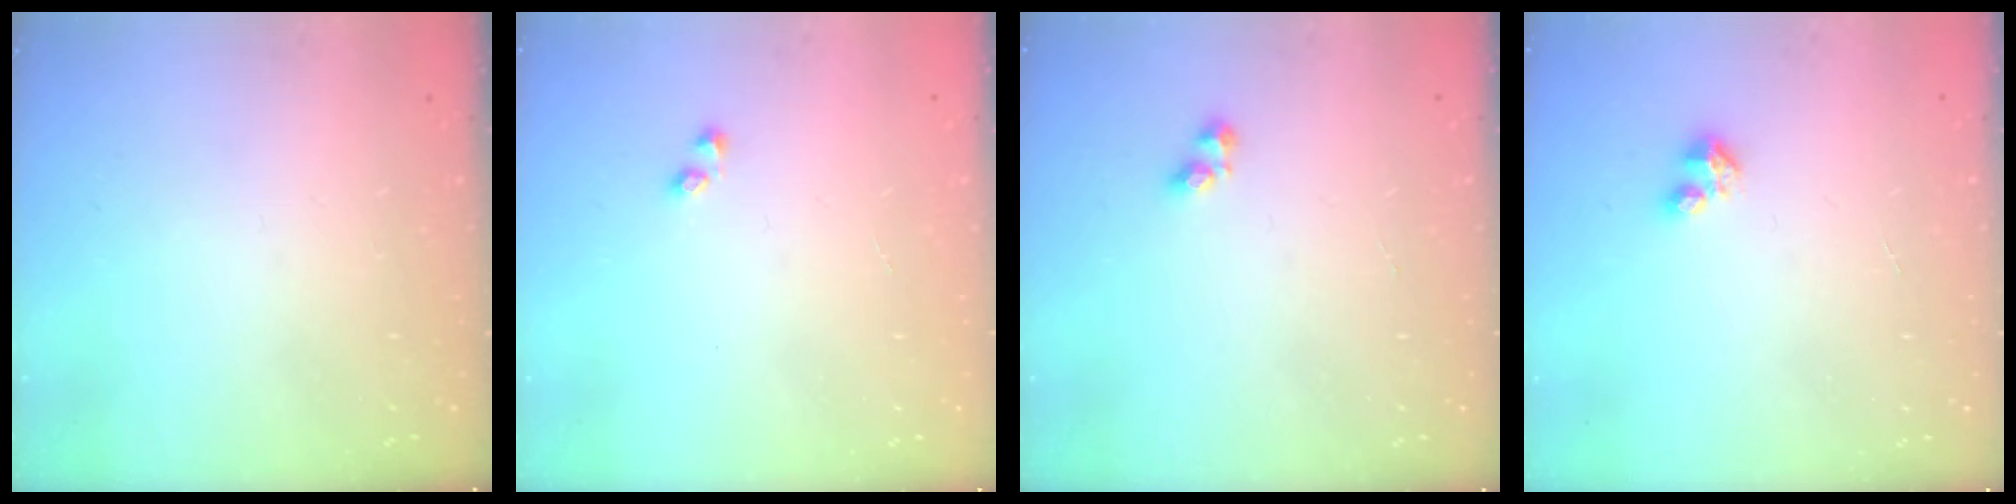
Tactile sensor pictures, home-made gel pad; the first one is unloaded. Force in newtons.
{"total": 0.9, "press": 0.8, "slide": 0.5}
{"total": 3.6, "press": 3.4, "slide": 1.2}
{"total": 2.4, "press": 2.4, "slide": 0.3}